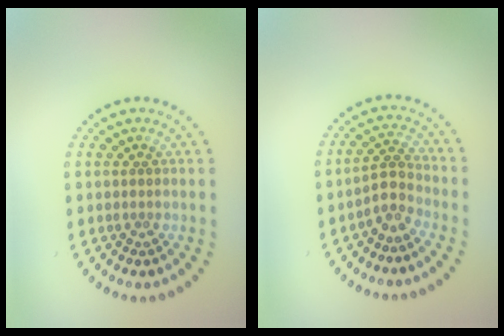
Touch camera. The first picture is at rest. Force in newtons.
{"total": 2.1, "press": 1.6, "slide": 1.4}